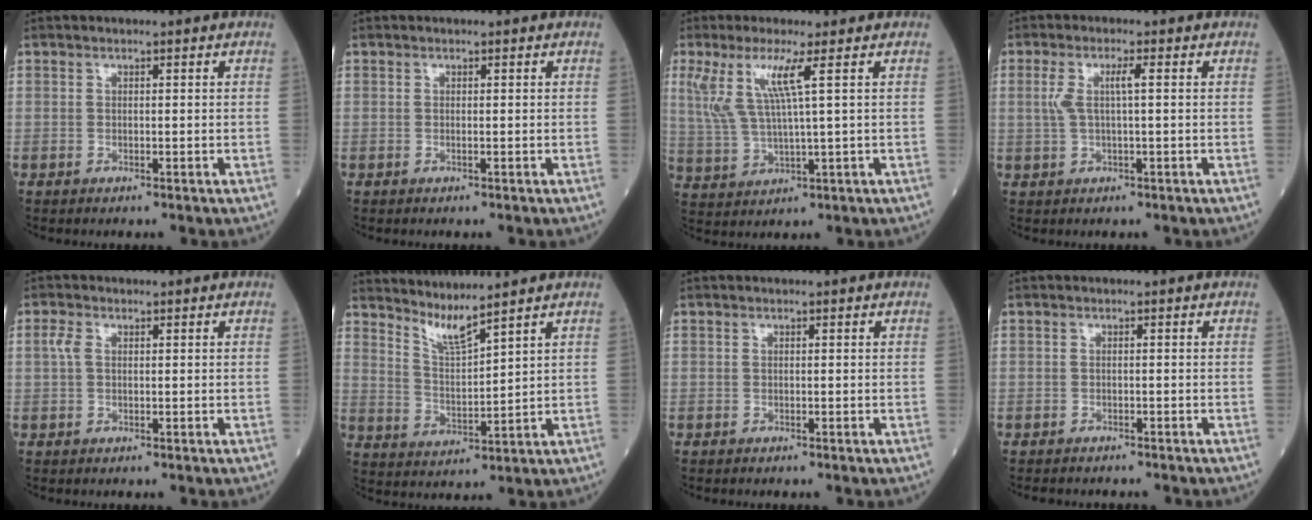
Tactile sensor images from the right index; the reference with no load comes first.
{"total": 0.0}
{"total": 7.3, "force": [3.0, -0.3, 6.7], "torque": [-0.152, 0.003, 0.069]}
{"total": 3.6, "force": [0.7, 0.3, 3.5], "torque": [-0.078, 0.011, 0.015]}
{"total": 1.8, "force": [0.4, 1.0, 1.4], "torque": [-0.041, 0.013, 0.011]}
{"total": 4.9, "force": [4.5, -1.0, 1.7], "torque": [-0.040, -0.018, 0.094]}
{"total": 0.0}
{"total": 3.1, "force": [-2.8, 1.2, 0.7], "torque": [-0.007, -0.003, -0.038]}